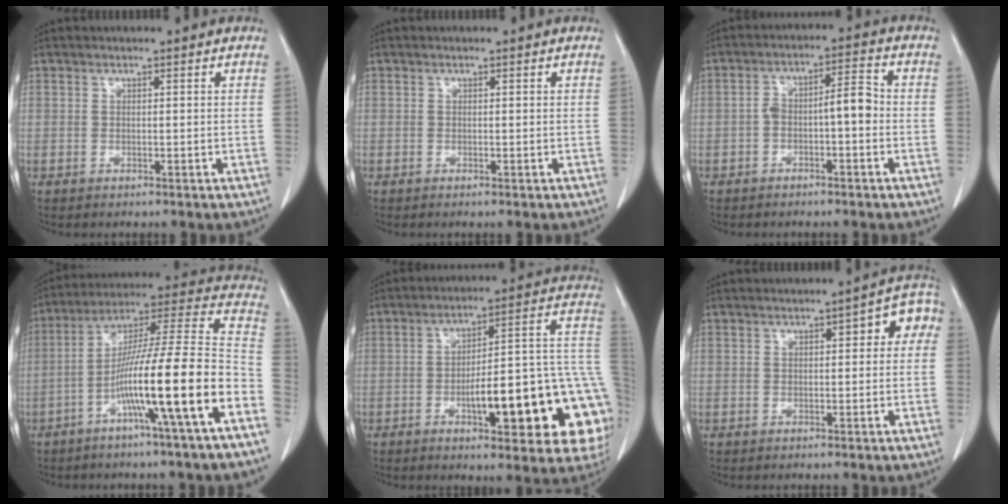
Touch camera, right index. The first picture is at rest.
{"total": 0.0}
{"total": 5.3, "force": [-1.4, 1.5, 4.9], "torque": [-0.084, 0.030, -0.021]}
{"total": 19.7, "force": [-8.2, -0.9, 17.9], "torque": [-0.269, 0.003, -0.144]}
{"total": 22.6, "force": [-6.2, 5.0, 21.2], "torque": [-0.186, 0.032, -0.073]}
{"total": 4.8, "force": [0.9, 2.0, 4.3], "torque": [-0.044, 0.032, 0.006]}